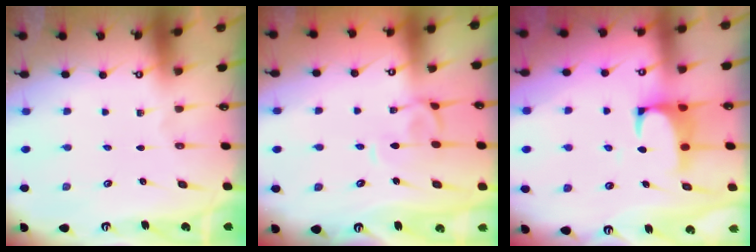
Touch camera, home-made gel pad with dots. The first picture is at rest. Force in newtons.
{"total": 1.1, "press": 0.9, "slide": 0.6}
{"total": 1.7, "press": 1.5, "slide": 0.7}